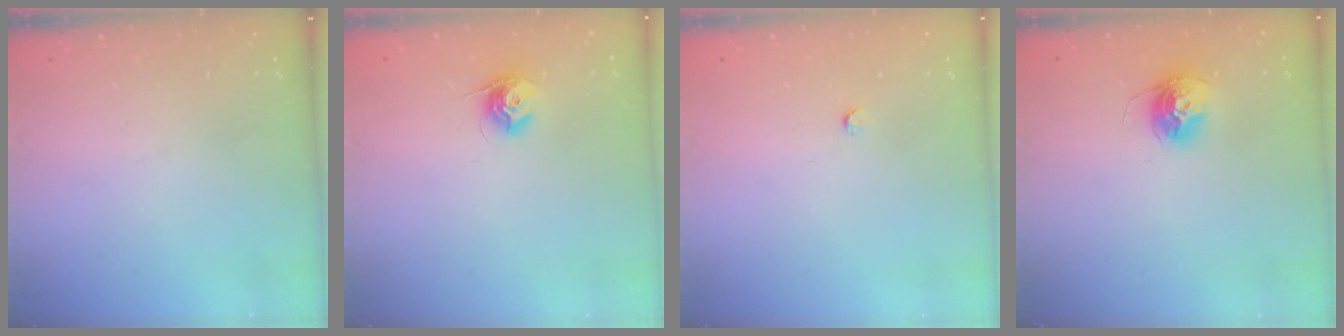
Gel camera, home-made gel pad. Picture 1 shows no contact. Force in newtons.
{"total": 9.6, "press": 9.6, "slide": 0.4}
{"total": 2.4, "press": 2.4, "slide": 0.3}
{"total": 12.1, "press": 12.1, "slide": 1.1}